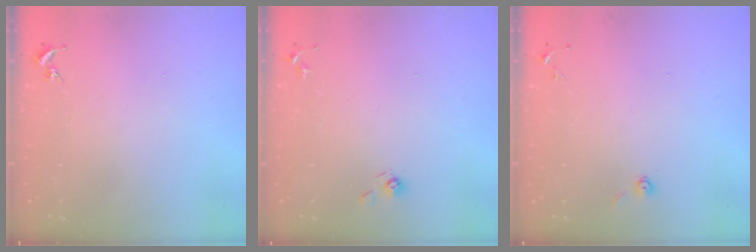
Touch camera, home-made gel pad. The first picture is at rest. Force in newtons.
{"total": 5.4, "press": 5.2, "slide": 1.4}
{"total": 3.9, "press": 3.8, "slide": 0.9}